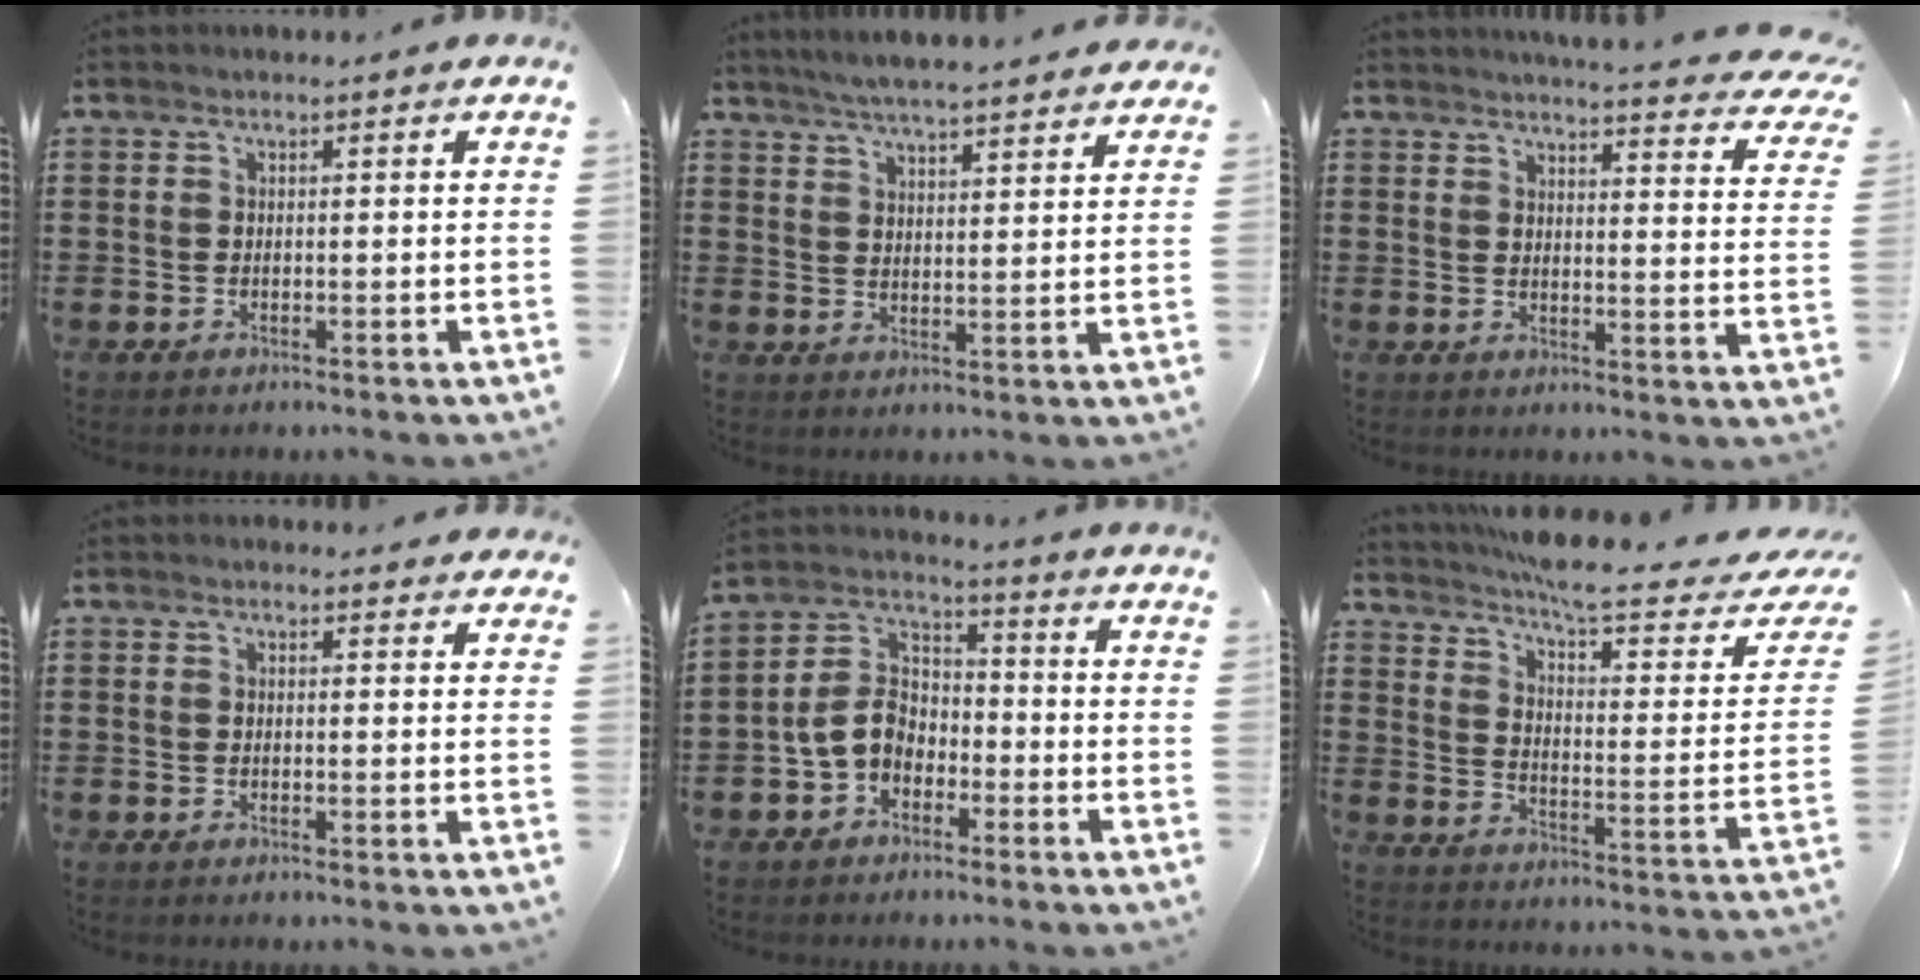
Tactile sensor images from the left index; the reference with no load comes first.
{"total": 4.9, "force": [4.8, -0.1, 1.2], "torque": [-0.040, -0.020, 0.084]}
{"total": 4.5, "force": [4.3, -0.4, 1.3], "torque": [-0.030, -0.035, 0.069]}
{"total": 1.3, "force": [1.2, 0.4, 0.2], "torque": [-0.006, 0.003, 0.023]}
{"total": 6.5, "force": [-2.7, 4.8, 3.4], "torque": [-0.098, 0.009, -0.060]}
{"total": 7.7, "force": [6.7, 0.3, 3.9], "torque": [-0.098, -0.049, 0.111]}